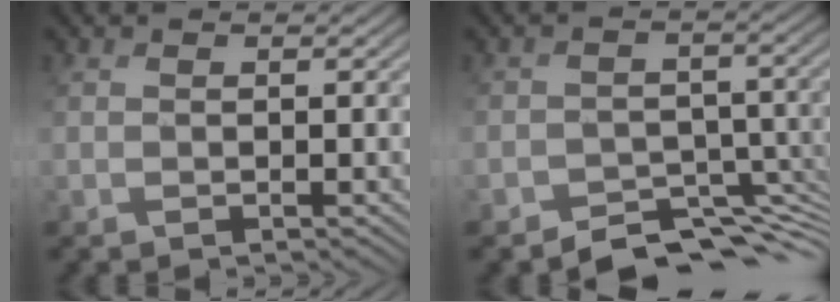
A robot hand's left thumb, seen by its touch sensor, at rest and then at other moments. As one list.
[{"total": 6.1, "force": [-5.2, 3.0, 1.5], "torque": [-0.007, -0.025, -0.089]}]